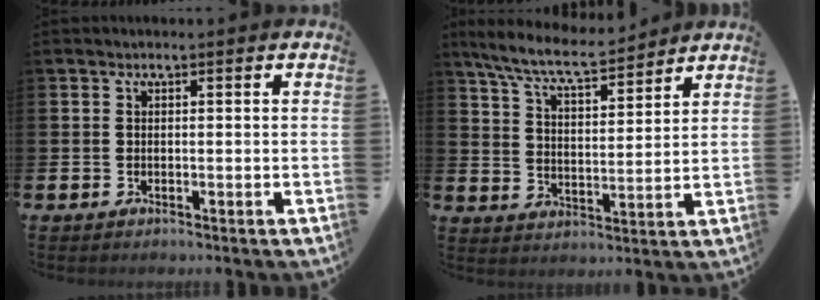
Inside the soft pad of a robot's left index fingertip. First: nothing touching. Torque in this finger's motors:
{"motor_torque": [0.92, -1.21, 0.28, 0.16]}